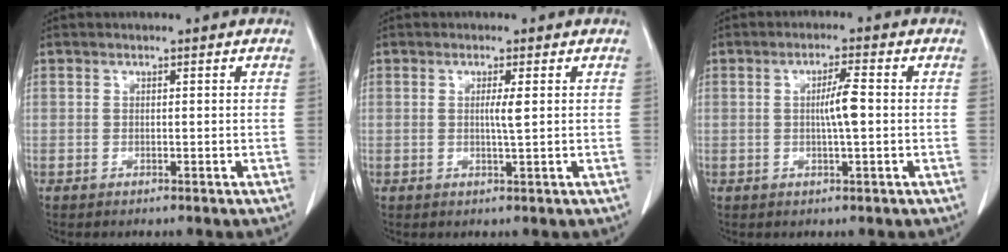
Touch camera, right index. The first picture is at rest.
{"total": 1.9, "force": [0.2, -0.3, 1.9], "torque": [-0.034, -0.001, 0.001]}
{"total": 3.9, "force": [-0.2, 0.1, 3.9], "torque": [-0.068, 0.000, -0.003]}